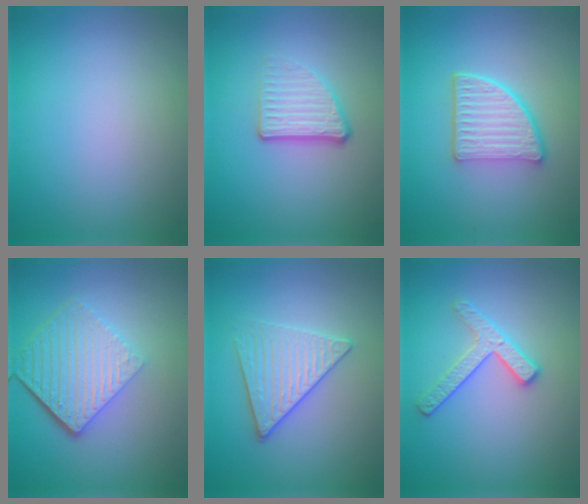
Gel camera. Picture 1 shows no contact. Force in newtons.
{"total": 3.7, "press": 2.4, "slide": 2.8}
{"total": 5.0, "press": 3.7, "slide": 3.4}
{"total": 6.4, "press": 4.3, "slide": 4.8}
{"total": 3.6, "press": 3.4, "slide": 1.3}
{"total": 2.6, "press": 2.4, "slide": 0.9}